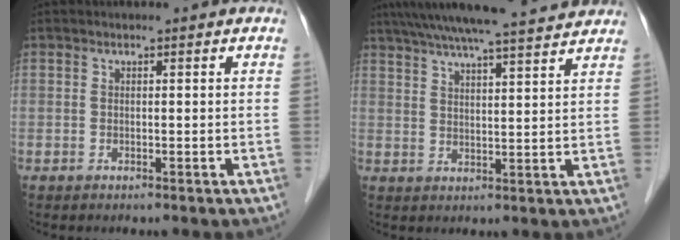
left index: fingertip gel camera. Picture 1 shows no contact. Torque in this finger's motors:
{"motor_torque": [0.56, -1.13, 0.49, 0.08]}